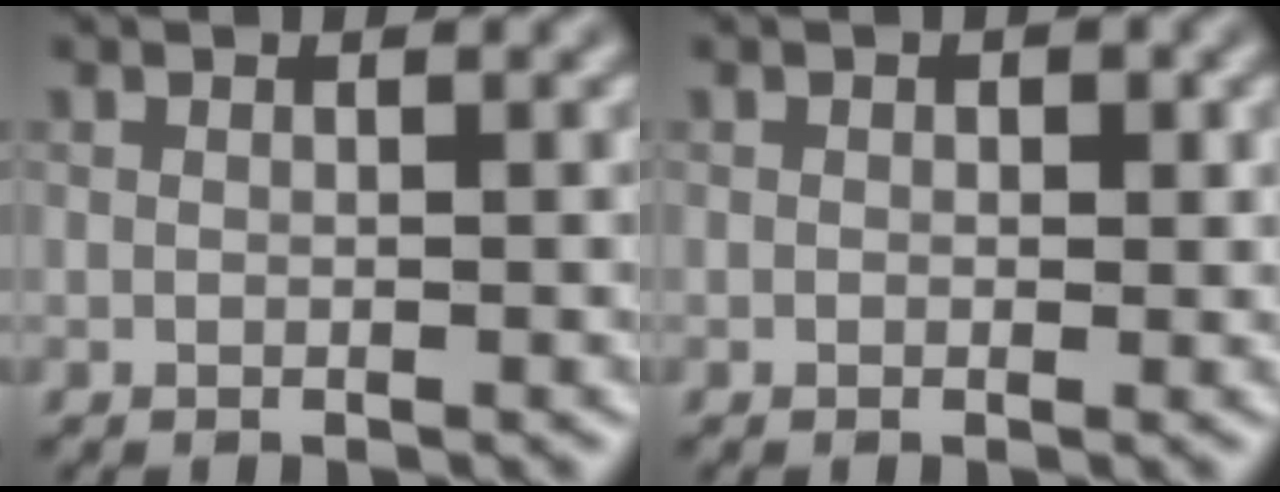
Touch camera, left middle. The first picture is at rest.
{"total": 0.0}